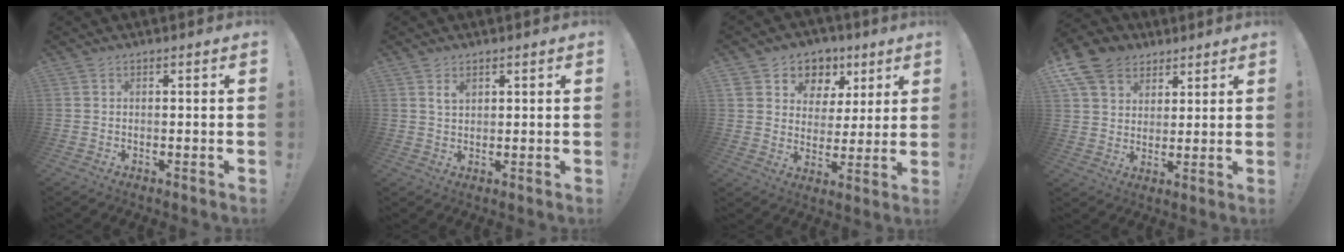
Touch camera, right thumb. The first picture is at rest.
{"total": 2.7, "force": [1.6, 1.5, 1.6], "torque": [-0.019, -0.006, 0.026]}
{"total": 8.5, "force": [3.7, 7.3, 2.1], "torque": [-0.030, -0.021, 0.075]}
{"total": 12.0, "force": [6.7, 8.9, 4.3], "torque": [-0.076, -0.036, 0.137]}